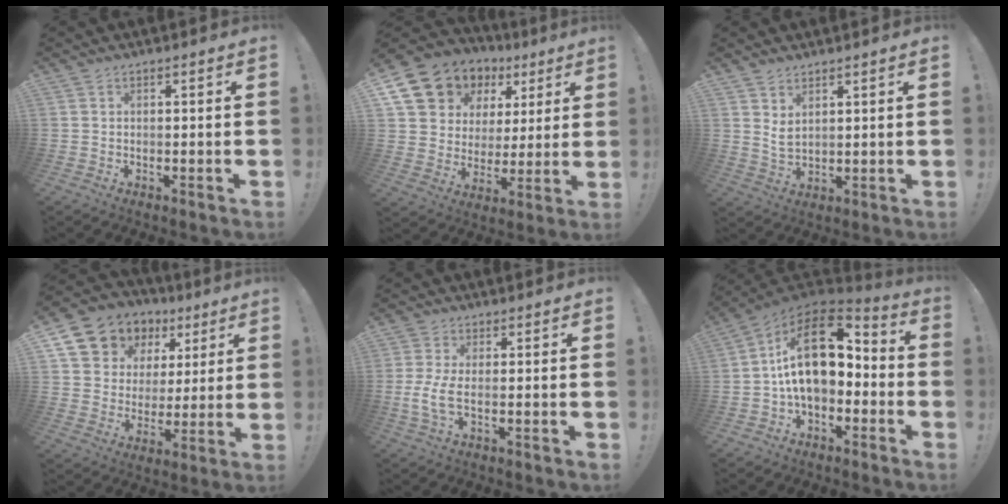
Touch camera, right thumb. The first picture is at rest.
{"total": 13.8, "force": [8.1, 10.3, 4.5], "torque": [-0.074, -0.054, 0.168]}
{"total": 4.2, "force": [2.7, 2.1, 2.5], "torque": [-0.036, -0.016, 0.050]}
{"total": 11.5, "force": [6.7, 8.9, 3.0], "torque": [-0.051, -0.048, 0.138]}
{"total": 5.4, "force": [-0.7, 1.6, 5.1], "torque": [-0.097, -0.014, -0.011]}
{"total": 19.4, "force": [3.2, 10.7, 15.9], "torque": [-0.270, -0.002, 0.060]}